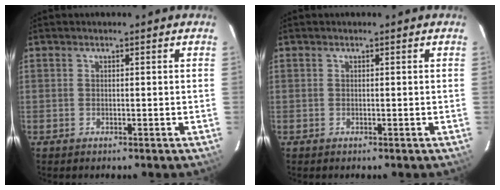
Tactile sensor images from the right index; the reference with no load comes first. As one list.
[{"total": 0.0}]